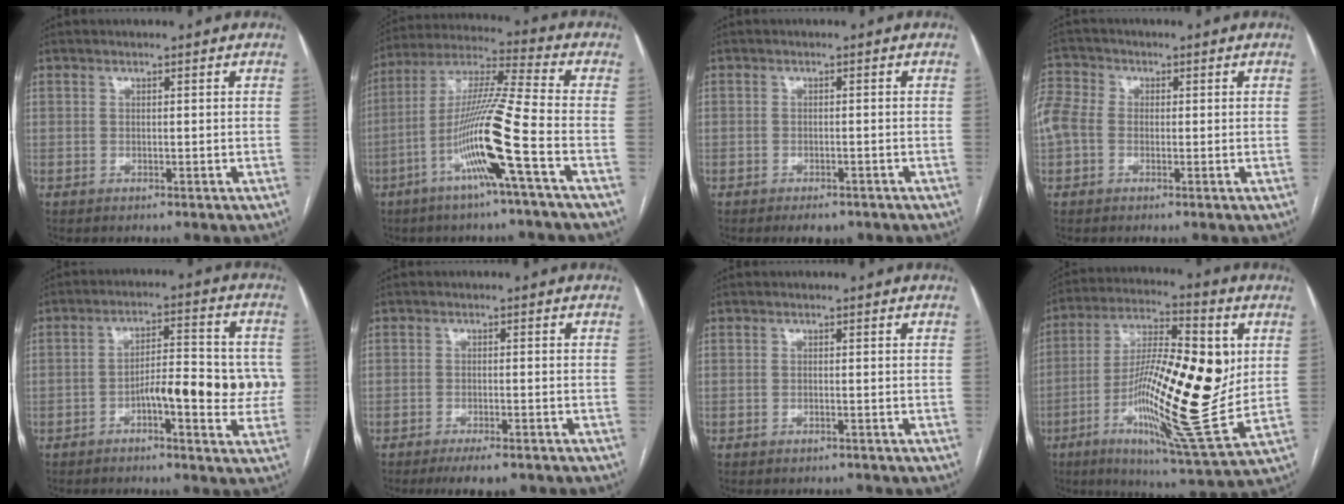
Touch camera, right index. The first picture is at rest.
{"total": 14.5, "force": [-5.5, -1.4, 13.3], "torque": [-0.262, -0.002, -0.108]}
{"total": 3.3, "force": [-2.4, 1.8, 1.3], "torque": [-0.008, 0.002, -0.026]}
{"total": 12.8, "force": [0.9, 10.9, 6.7], "torque": [-0.211, 0.046, 0.017]}
{"total": 10.2, "force": [-2.1, 3.1, 9.5], "torque": [-0.136, 0.025, -0.028]}
{"total": 4.6, "force": [-3.5, 1.4, 2.6], "torque": [-0.035, -0.003, -0.050]}
{"total": 0.6, "force": [-0.5, 0.2, 0.1], "torque": [-0.010, -0.002, -0.006]}
{"total": 22.9, "force": [-0.4, 4.4, 22.5], "torque": [-0.382, 0.004, -0.007]}